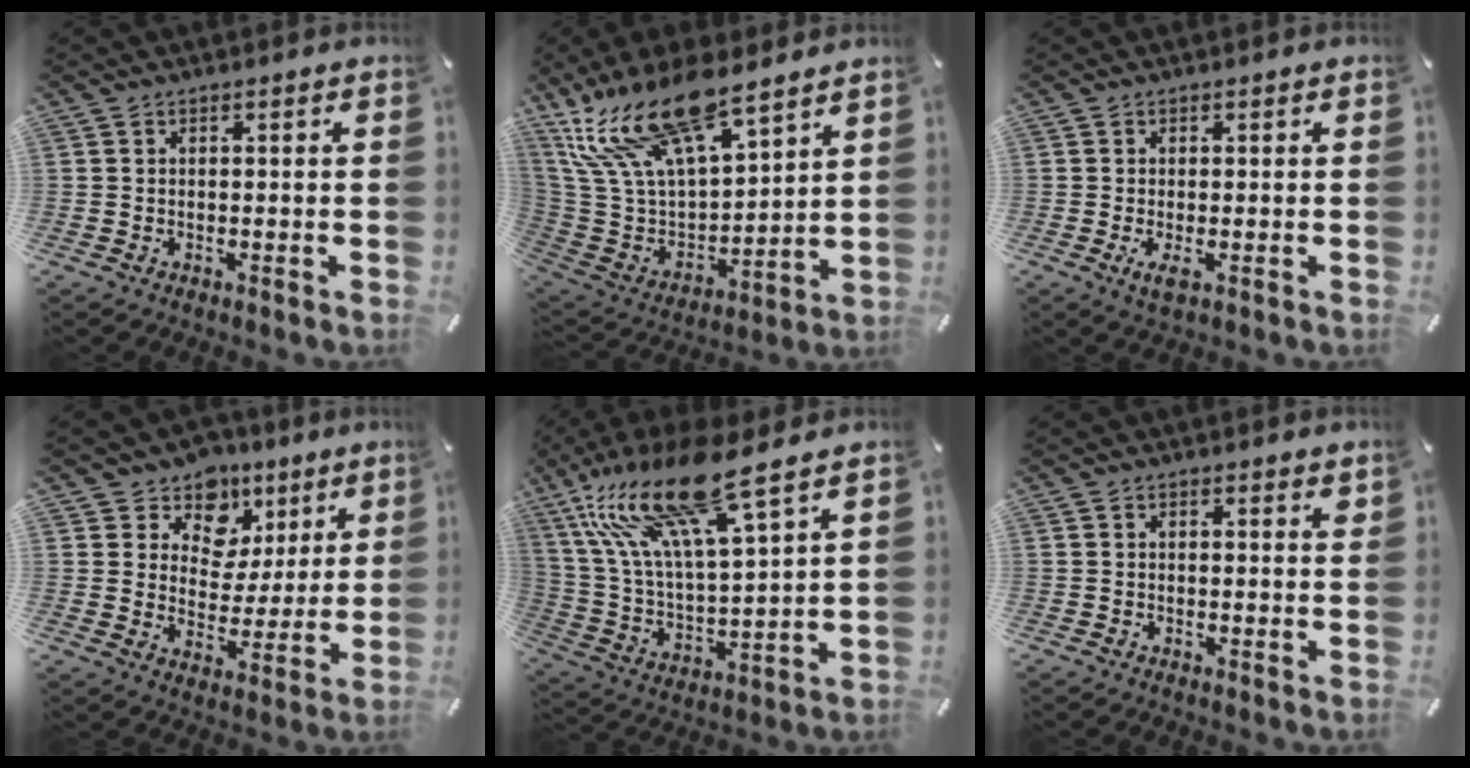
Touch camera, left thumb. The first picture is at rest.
{"total": 21.8, "force": [16.2, 8.6, 11.9], "torque": [-0.255, -0.102, 0.291]}
{"total": 2.6, "force": [-0.4, 0.8, 2.4], "torque": [-0.047, -0.011, -0.011]}
{"total": 10.3, "force": [5.3, 8.5, 2.3], "torque": [-0.042, -0.040, 0.100]}
{"total": 21.7, "force": [15.3, 5.1, 14.5], "torque": [-0.315, -0.094, 0.256]}
{"total": 1.3, "force": [0.8, 0.5, 0.9], "torque": [-0.004, -0.006, 0.012]}